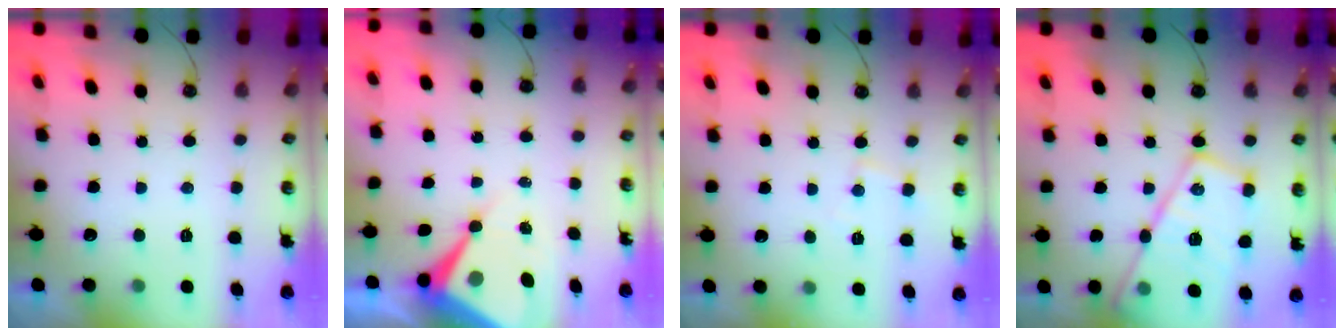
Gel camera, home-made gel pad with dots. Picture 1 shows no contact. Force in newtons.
{"total": 10.2, "press": 10.2, "slide": 0.8}
{"total": 3.9, "press": 3.9, "slide": 0.5}
{"total": 19.5, "press": 19.5, "slide": 0.9}